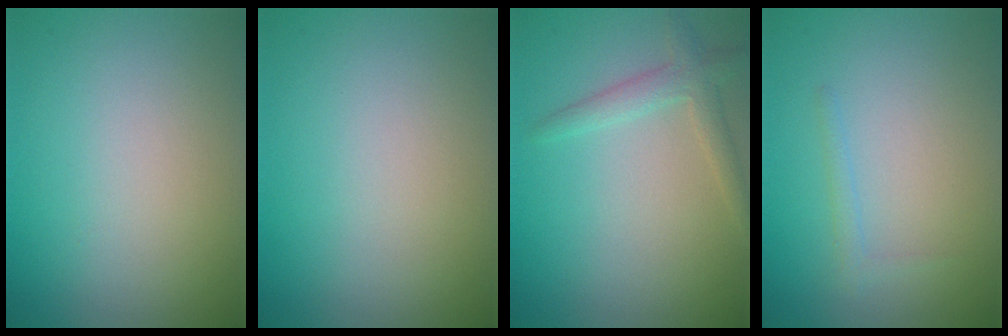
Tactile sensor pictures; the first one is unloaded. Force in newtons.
{"total": 0.0}
{"total": 2.2, "press": 2.2, "slide": 0.2}
{"total": 0.8, "press": 0.8, "slide": 0.1}